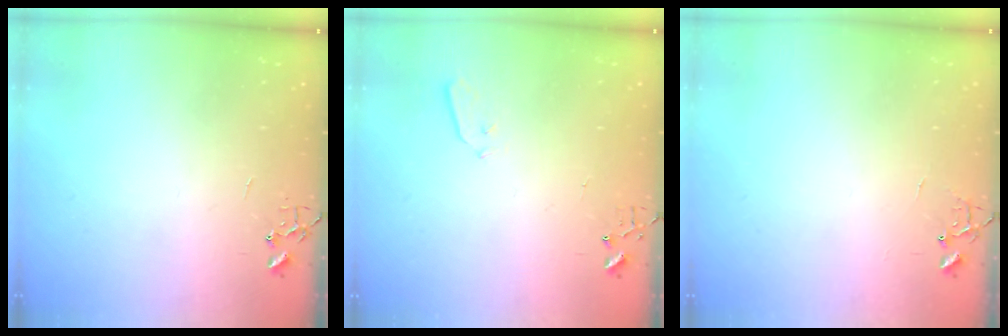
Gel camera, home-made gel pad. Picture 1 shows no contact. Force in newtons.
{"total": 3.5, "press": 3.5, "slide": 0.6}
{"total": 5.8, "press": 5.8, "slide": 0.5}